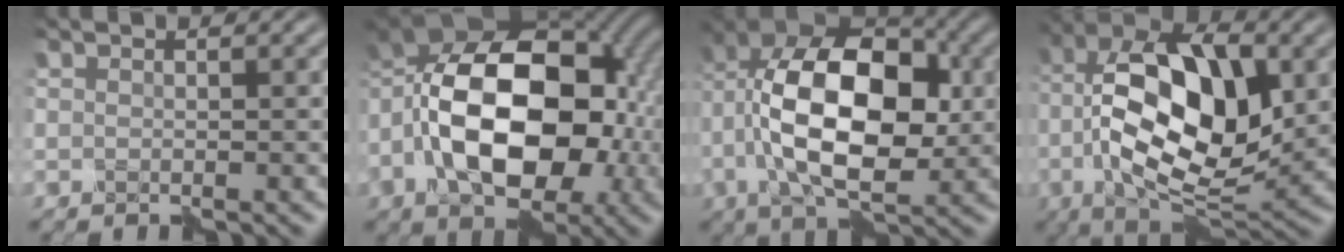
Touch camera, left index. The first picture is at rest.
{"total": 14.4, "force": [-2.5, 8.8, 11.1], "torque": [-0.178, 0.012, -0.062]}
{"total": 13.1, "force": [-0.5, 7.5, 10.8], "torque": [-0.186, 0.017, -0.023]}
{"total": 12.8, "force": [0.1, 6.8, 10.8], "torque": [-0.186, 0.008, -0.002]}